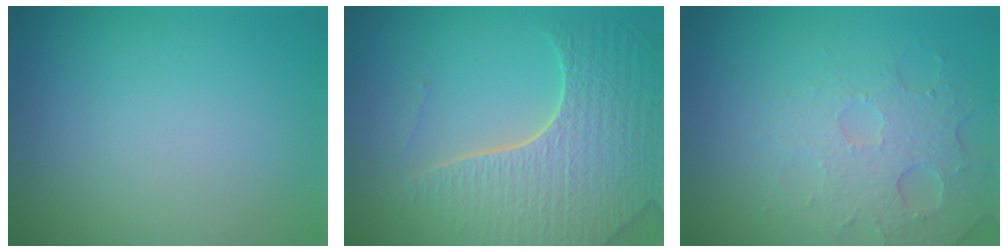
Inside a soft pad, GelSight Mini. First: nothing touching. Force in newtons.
{"total": 8.2, "press": 5.8, "slide": 5.9}
{"total": 5.0, "press": 3.3, "slide": 3.8}